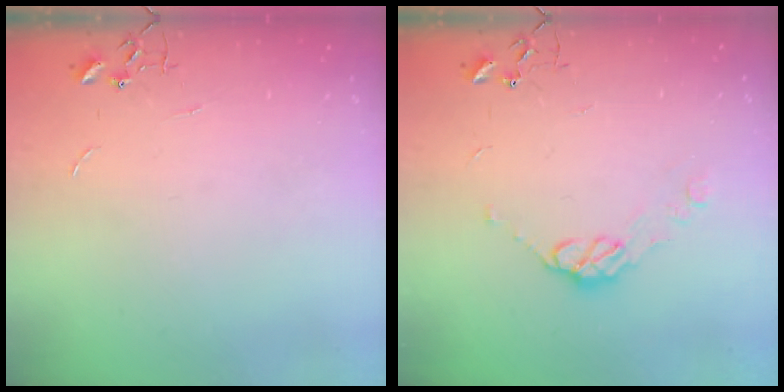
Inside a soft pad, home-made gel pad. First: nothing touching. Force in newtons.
{"total": 7.8, "press": 7.8, "slide": 0.6}